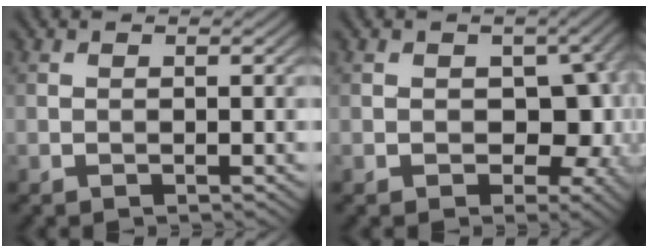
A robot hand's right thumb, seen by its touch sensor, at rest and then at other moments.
{"total": 8.0, "force": [-0.8, 5.6, 5.6], "torque": [-0.068, -0.018, -0.007]}